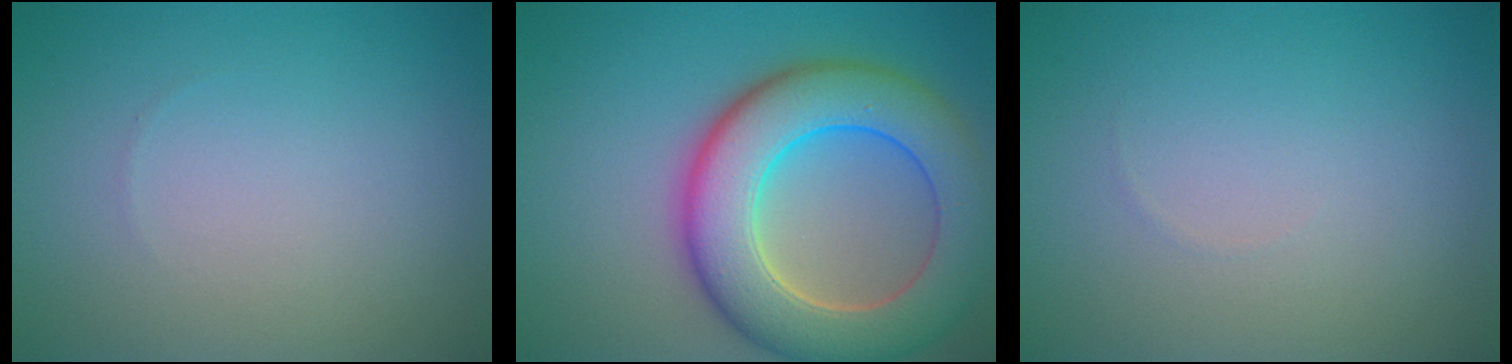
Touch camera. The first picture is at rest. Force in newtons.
{"total": 10.0, "press": 10.0, "slide": 0.6}
{"total": 0.0}